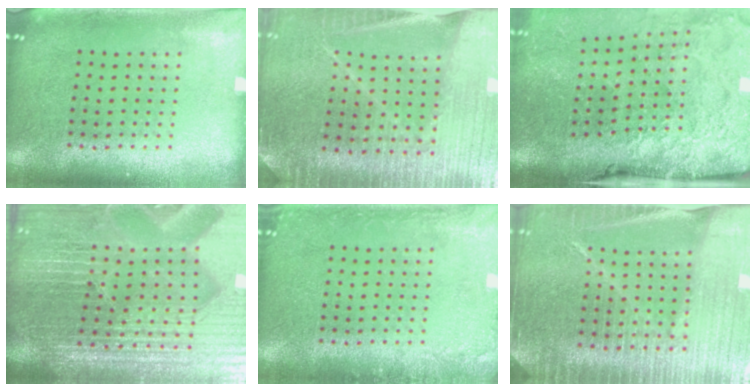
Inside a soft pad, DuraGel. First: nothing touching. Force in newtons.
{"total": 3.3, "press": 3.2, "slide": 0.4}
{"total": 4.9, "press": 3.8, "slide": 3.0}
{"total": 7.2, "press": 6.3, "slide": 3.4}
{"total": 1.6, "press": 1.6, "slide": 0.3}
{"total": 5.3, "press": 4.7, "slide": 2.4}